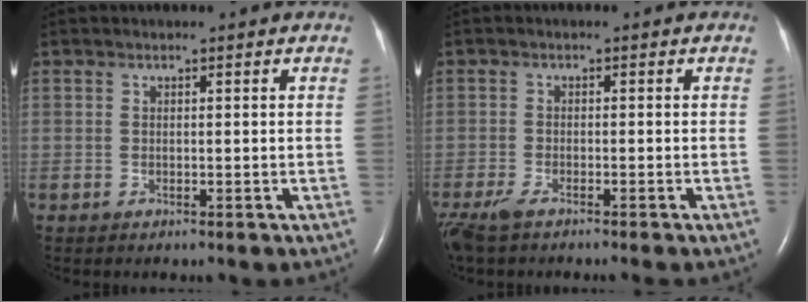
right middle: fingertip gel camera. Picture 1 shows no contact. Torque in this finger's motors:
{"motor_torque": [0.65, -0.64, 0.13, 0.07]}